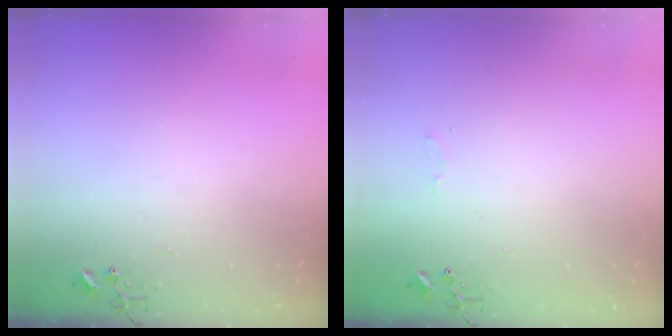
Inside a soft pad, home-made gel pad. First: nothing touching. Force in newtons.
{"total": 4.4, "press": 4.4, "slide": 0.5}